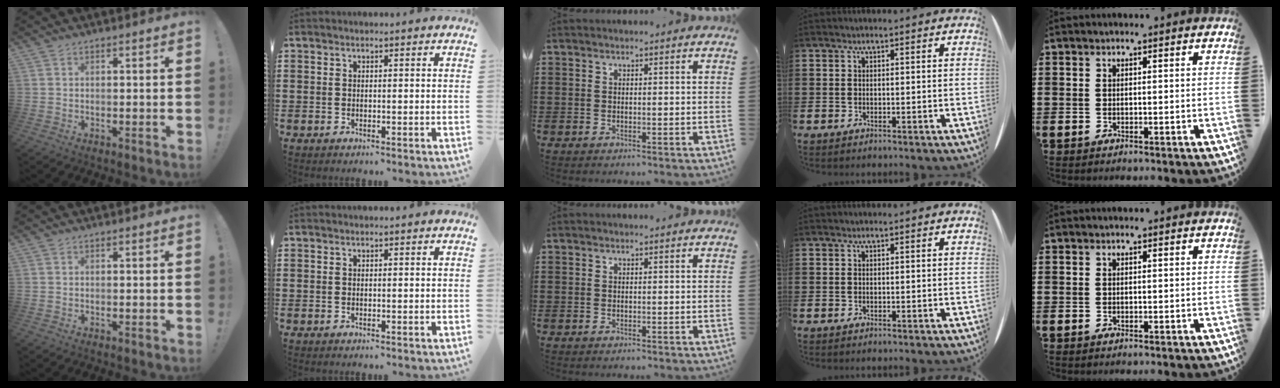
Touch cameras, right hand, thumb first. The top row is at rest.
{}